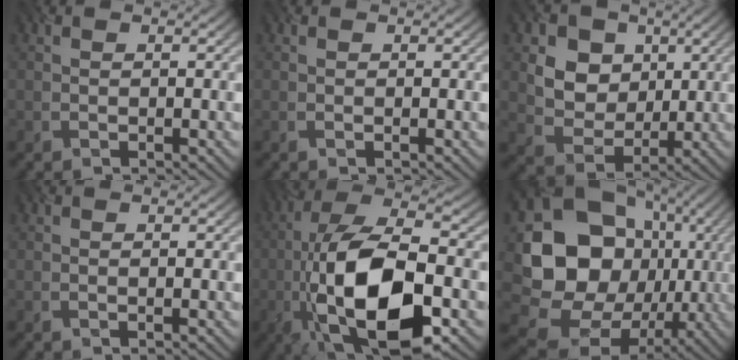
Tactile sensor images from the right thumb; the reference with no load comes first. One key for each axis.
{"total": 0.0}
{"total": 8.0, "fx": 3.0, "fy": 6.7, "fz": 3.2, "tx": -0.113, "ty": -0.008, "tz": 0.064}
{"total": 0.0}
{"total": 16.9, "fx": -4.9, "fy": 7.3, "fz": 14.5, "tx": -0.290, "ty": 0.001, "tz": -0.086}
{"total": 18.3, "fx": 0.4, "fy": 15.6, "fz": 9.6, "tx": -0.195, "ty": -0.040, "tz": 0.025}